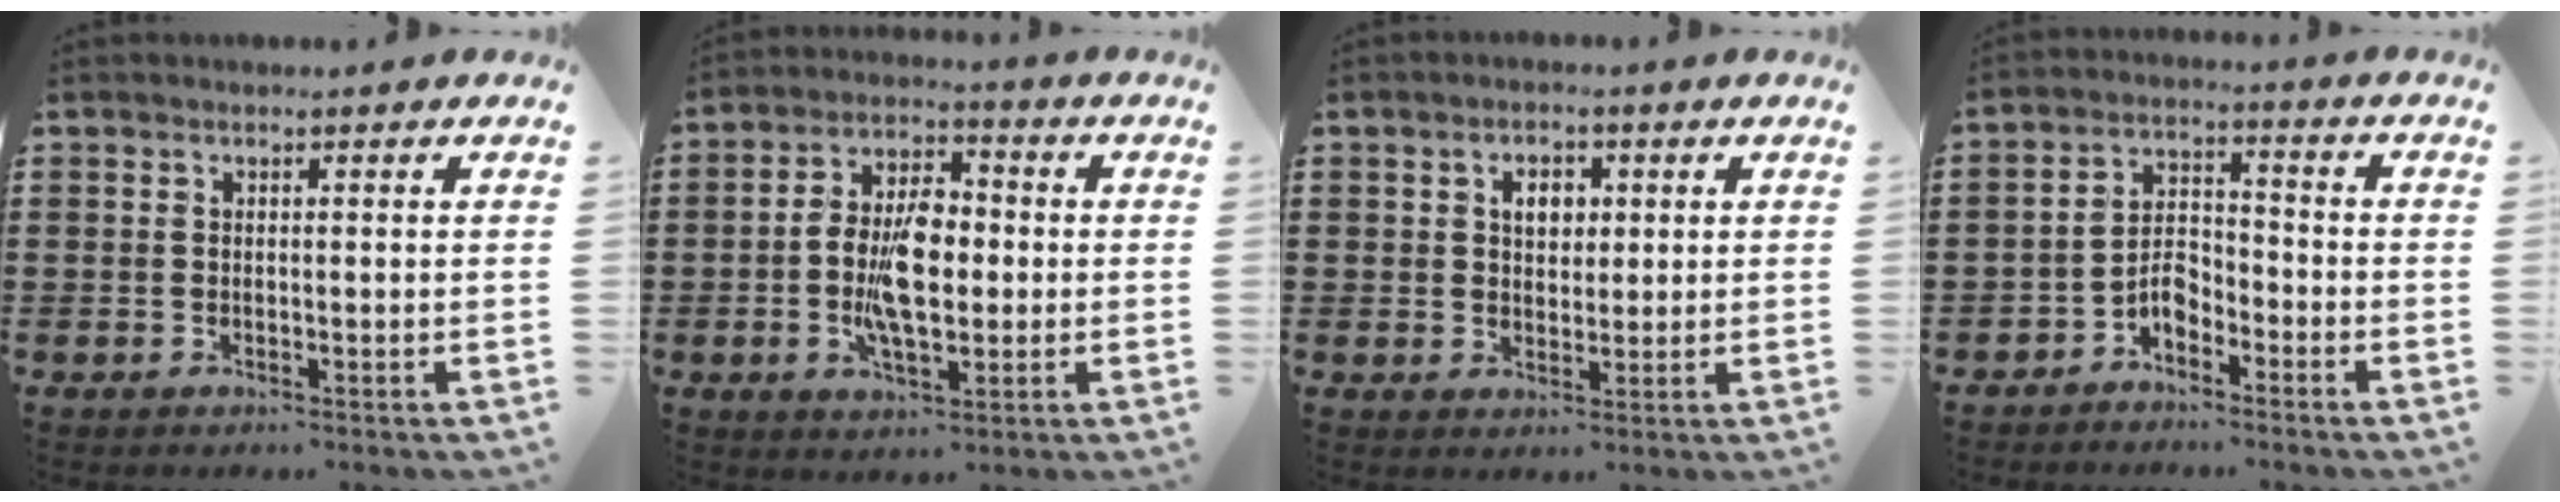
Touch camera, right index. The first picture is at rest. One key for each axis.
{"total": 8.8, "fx": -1.1, "fy": 4.6, "fz": 7.4, "tx": -0.160, "ty": 0.007, "tz": -0.025}
{"total": 3.5, "fx": 0.9, "fy": 2.5, "fz": 2.3, "tx": -0.045, "ty": 0.009, "tz": 0.012}
{"total": 4.5, "fx": -2.9, "fy": 2.4, "fz": 2.5, "tx": -0.053, "ty": 0.010, "tz": -0.058}